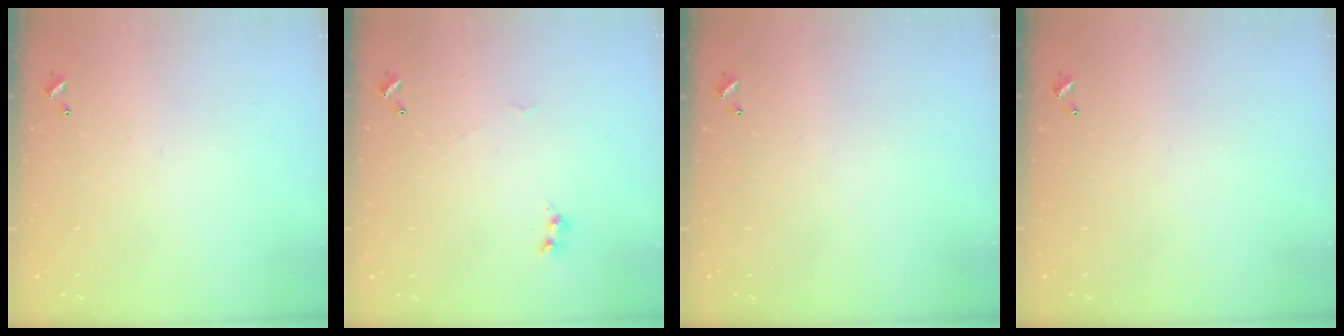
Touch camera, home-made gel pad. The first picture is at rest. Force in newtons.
{"total": 1.6, "press": 1.5, "slide": 0.4}
{"total": 0.0}
{"total": 0.0}